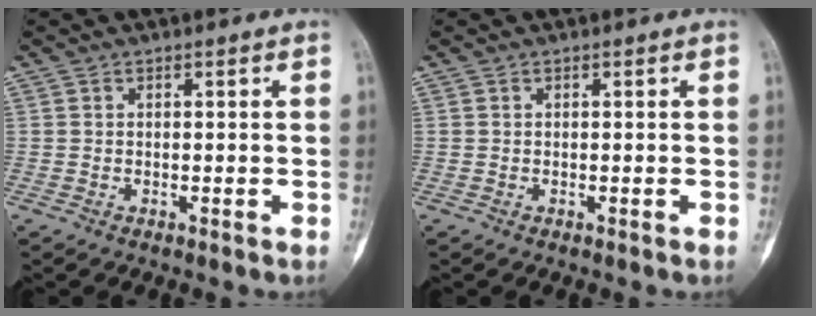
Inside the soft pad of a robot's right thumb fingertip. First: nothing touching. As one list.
[{"total": 0.0}]